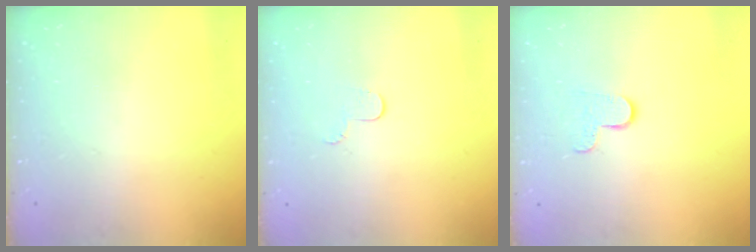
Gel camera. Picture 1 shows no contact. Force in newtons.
{"total": 4.0, "press": 3.9, "slide": 0.3}
{"total": 6.0, "press": 6.0, "slide": 0.4}